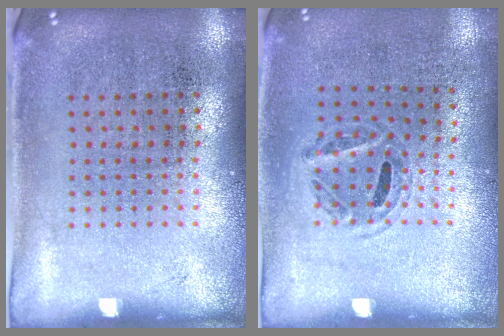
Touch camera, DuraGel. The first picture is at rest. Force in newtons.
{"total": 1.0, "press": 0.7, "slide": 0.7}